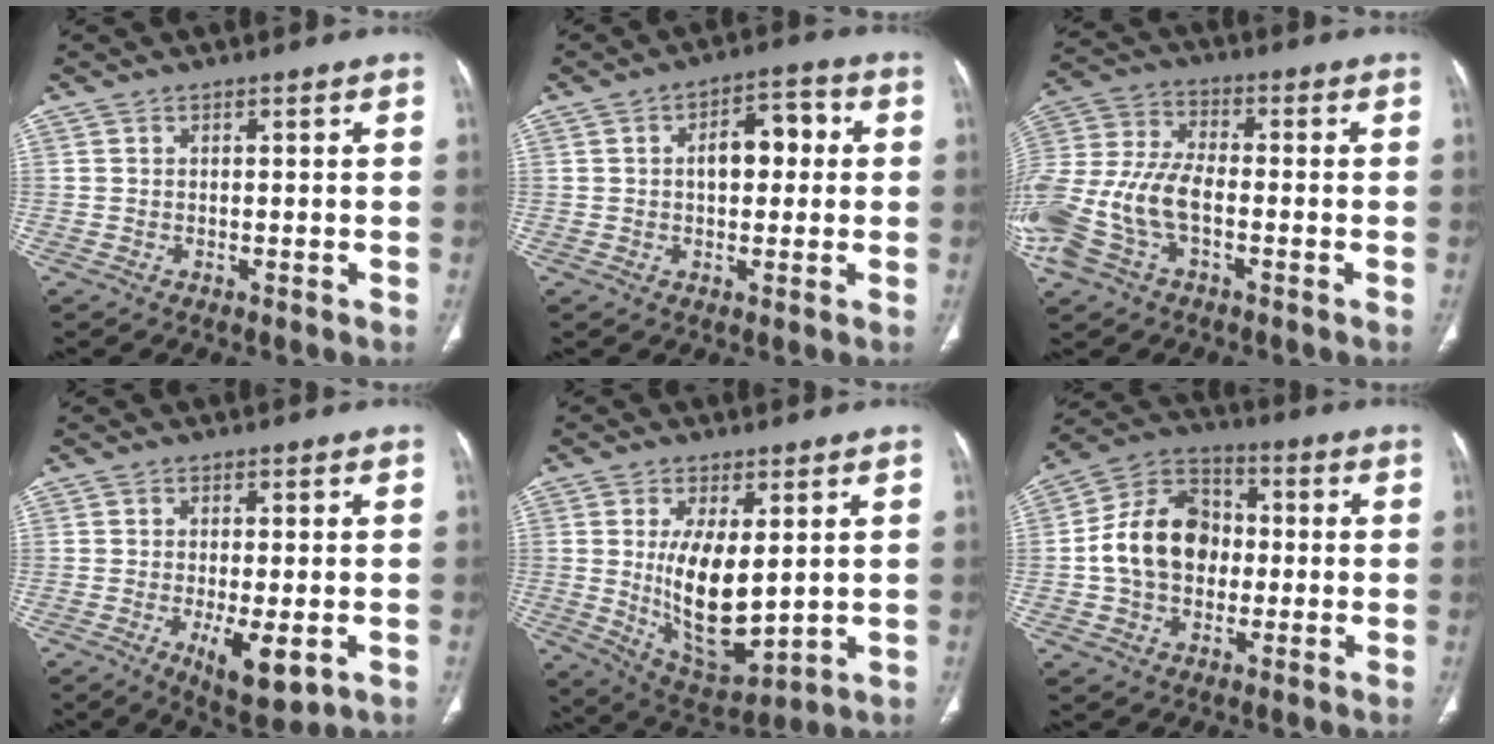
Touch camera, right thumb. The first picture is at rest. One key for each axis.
{"total": 6.3, "fx": 0.8, "fy": 3.6, "fz": 5.1, "tx": -0.061, "ty": 0.018, "tz": 0.007}
{"total": 17.2, "fx": -4.7, "fy": 9.9, "fz": 13.2, "tx": -0.307, "ty": 0.025, "tz": -0.088}
{"total": 8.3, "fx": -2.5, "fy": 2.9, "fz": 7.4, "tx": -0.114, "ty": -0.019, "tz": -0.032}
{"total": 14.2, "fx": 1.0, "fy": 6.5, "fz": 12.5, "tx": -0.201, "ty": -0.030, "tz": 0.038}
{"total": 16.5, "fx": -0.1, "fy": 12.5, "fz": 10.7, "tx": -0.158, "ty": 0.031, "tz": -0.008}